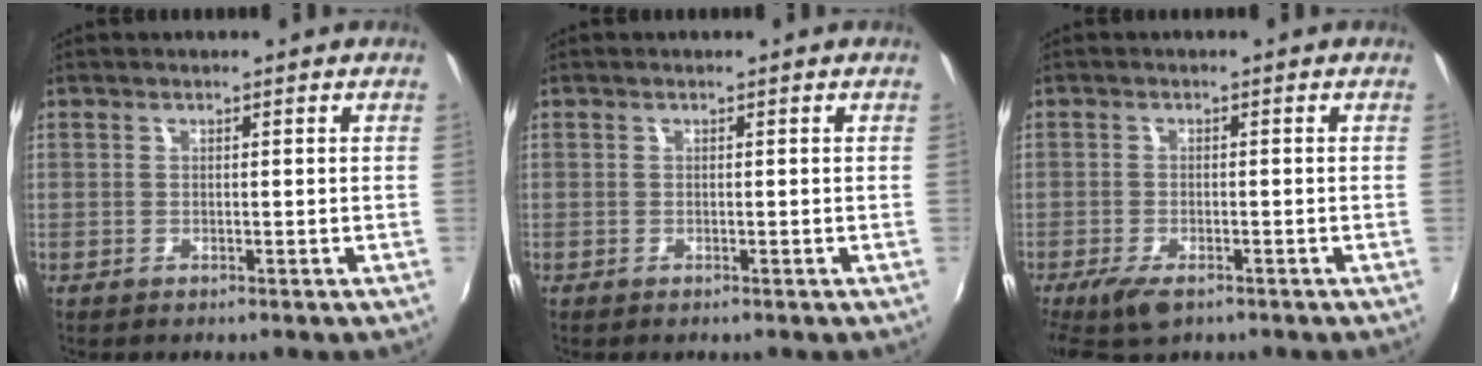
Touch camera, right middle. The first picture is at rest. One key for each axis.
{"total": 0.0}
{"total": 5.9, "fx": -3.8, "fy": 2.4, "fz": 3.8, "tx": -0.092, "ty": -0.023, "tz": -0.069}